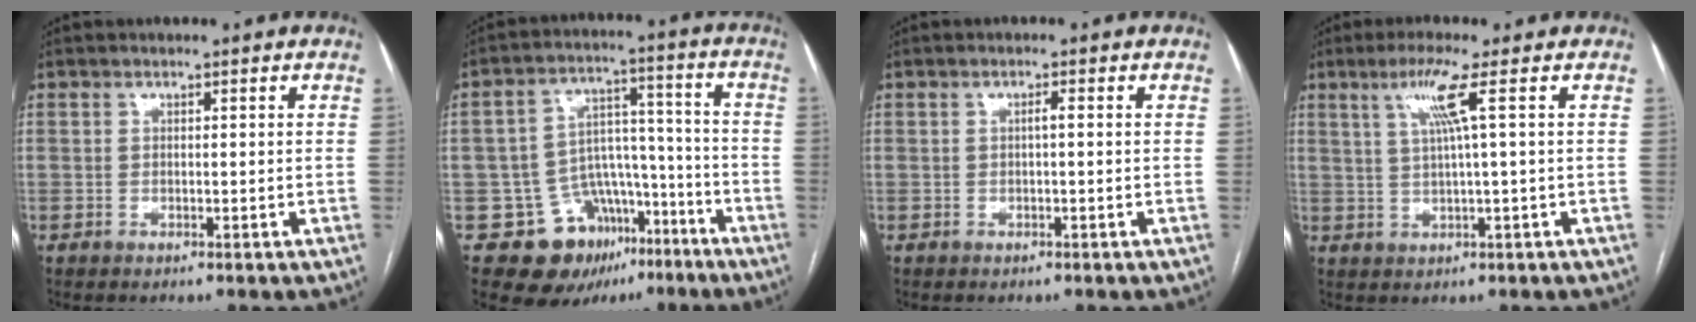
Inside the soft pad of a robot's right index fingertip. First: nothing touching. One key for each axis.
{"total": 12.6, "fx": -7.1, "fy": 9.4, "fz": 4.4, "tx": -0.050, "ty": 0.061, "tz": -0.096}
{"total": 0.9, "fx": 0.0, "fy": 0.0, "fz": 0.9, "tx": -0.015, "ty": 0.003, "tz": 0.000}
{"total": 5.2, "fx": 2.0, "fy": -1.2, "fz": 4.6, "tx": -0.093, "ty": 0.003, "tz": 0.040}